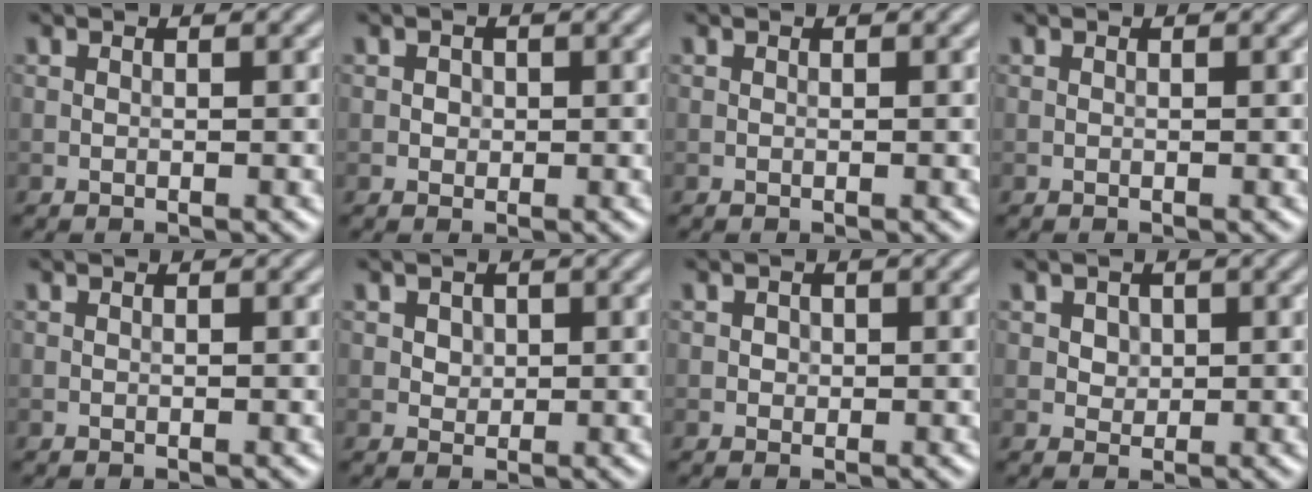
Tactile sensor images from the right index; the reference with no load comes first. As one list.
[{"total": 0.8, "force": [0.1, 0.8, 0.3], "torque": [0.000, -0.002, 0.000]}, {"total": 0.0}, {"total": 0.0}, {"total": 0.0}, {"total": 1.3, "force": [0.5, 1.1, 0.5], "torque": [-0.008, -0.002, 0.012]}, {"total": 0.7, "force": [0.1, 0.7, 0.2], "torque": [0.001, -0.003, 0.000]}, {"total": 1.7, "force": [0.7, 1.4, 0.7], "torque": [-0.013, 0.001, 0.017]}]